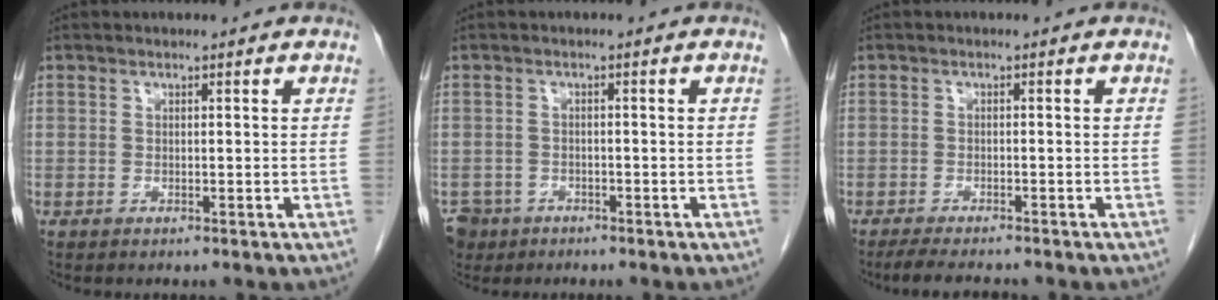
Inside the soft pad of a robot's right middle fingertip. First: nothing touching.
{"total": 4.9, "force": [-3.3, 3.6, 0.4], "torque": [-0.012, 0.003, -0.055]}
{"total": 5.2, "force": [-4.6, 0.6, 2.4], "torque": [-0.042, -0.016, -0.072]}